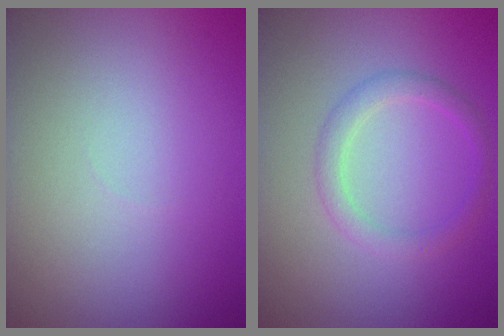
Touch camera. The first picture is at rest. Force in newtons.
{"total": 2.0, "press": 2.0, "slide": 0.1}